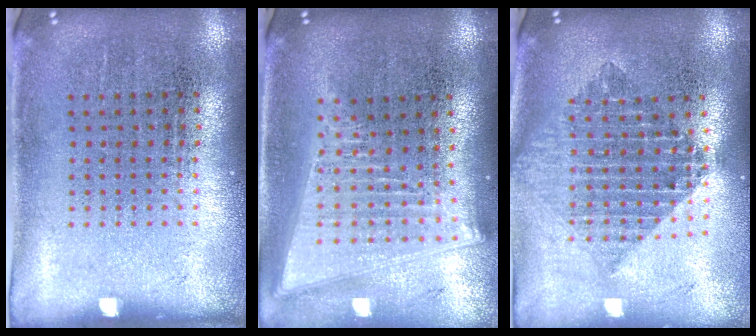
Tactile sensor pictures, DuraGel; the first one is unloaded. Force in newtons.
{"total": 2.1, "press": 1.8, "slide": 1.1}
{"total": 2.1, "press": 1.6, "slide": 1.3}